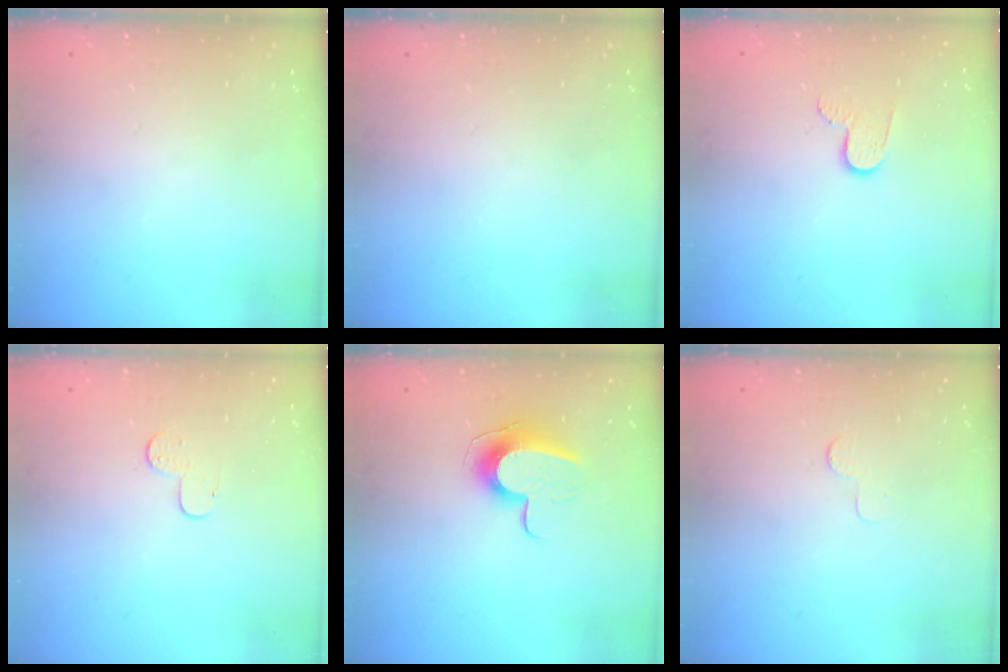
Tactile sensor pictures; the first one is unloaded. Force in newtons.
{"total": 0.0}
{"total": 7.0, "press": 7.0, "slide": 0.5}
{"total": 4.3, "press": 4.3, "slide": 0.4}
{"total": 10.1, "press": 10.1, "slide": 0.3}
{"total": 2.5, "press": 2.5, "slide": 0.2}